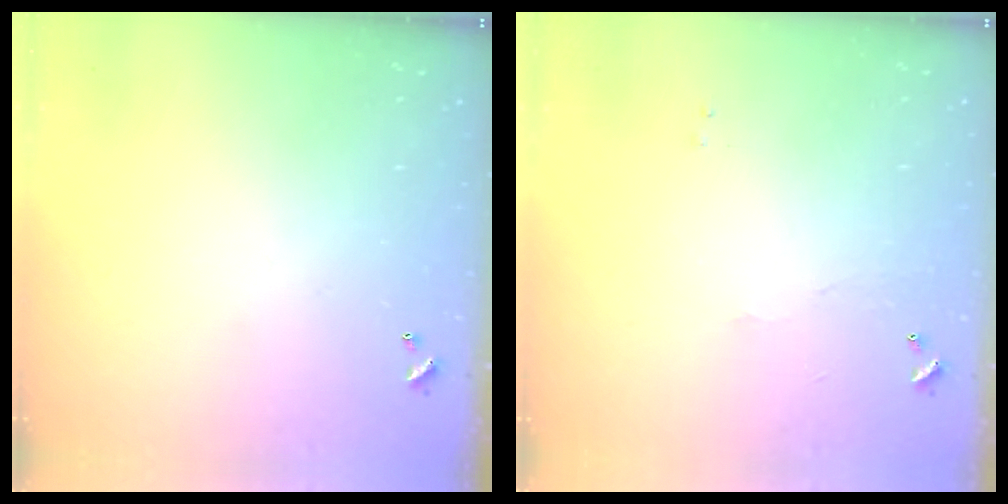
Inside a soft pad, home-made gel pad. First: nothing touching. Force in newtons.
{"total": 1.2, "press": 1.1, "slide": 0.3}